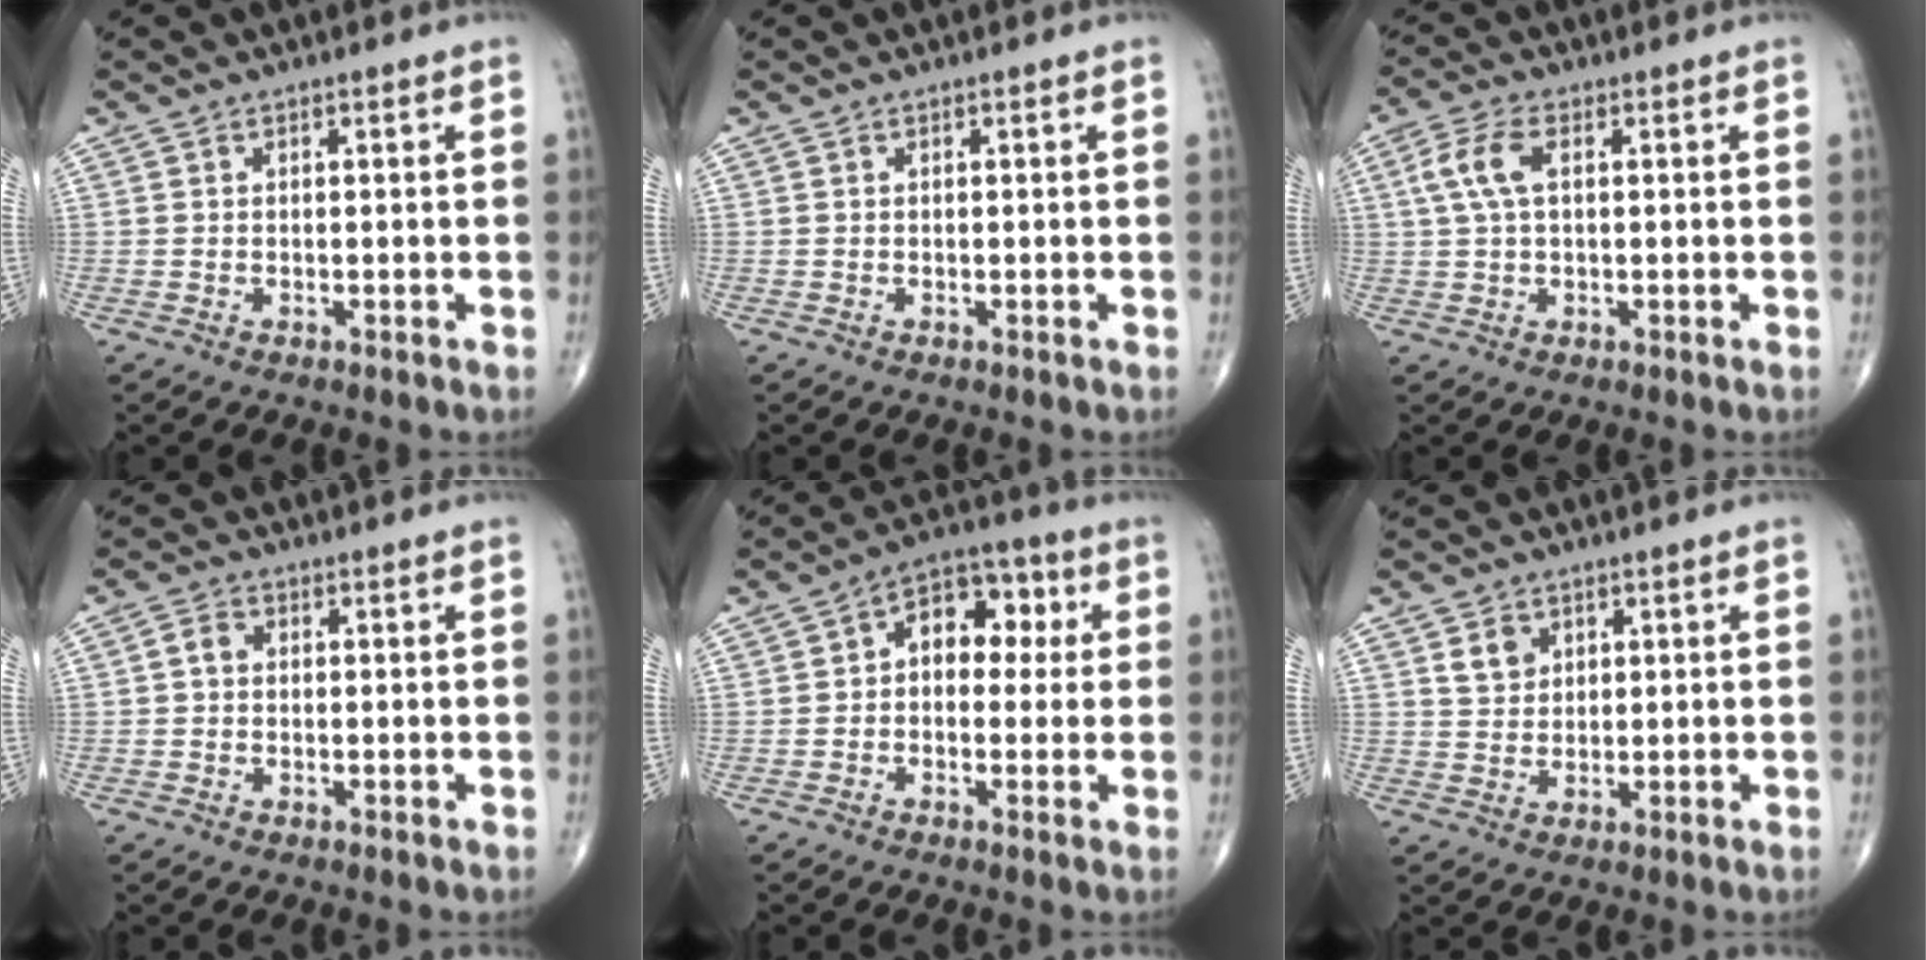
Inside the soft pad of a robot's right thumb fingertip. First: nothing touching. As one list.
[{"total": 0.0}, {"total": 6.4, "force": [1.4, 3.2, 5.4], "torque": [-0.127, 0.016, 0.026]}, {"total": 2.5, "force": [0.1, 2.0, 1.5], "torque": [-0.021, 0.009, -0.002]}, {"total": 10.1, "force": [1.5, 6.8, 7.3], "torque": [-0.064, 0.032, 0.011]}, {"total": 3.9, "force": [1.8, 3.1, 1.6], "torque": [-0.011, -0.012, 0.034]}]